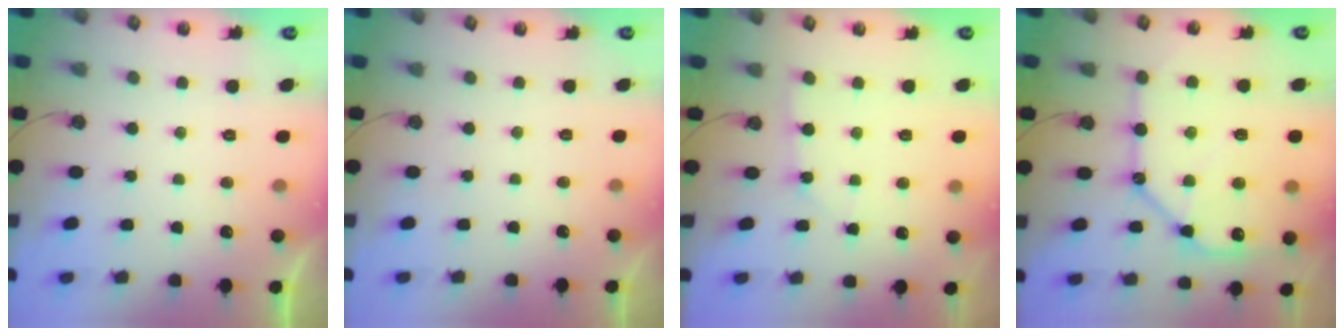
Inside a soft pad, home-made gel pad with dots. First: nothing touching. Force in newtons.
{"total": 0.0}
{"total": 1.9, "press": 1.9, "slide": 0.2}
{"total": 17.1, "press": 17.0, "slide": 1.8}